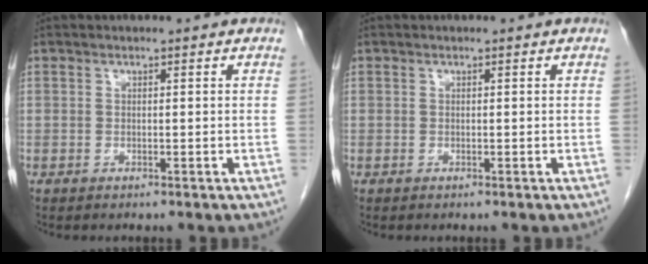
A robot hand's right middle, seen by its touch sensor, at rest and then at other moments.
{"total": 0.0}